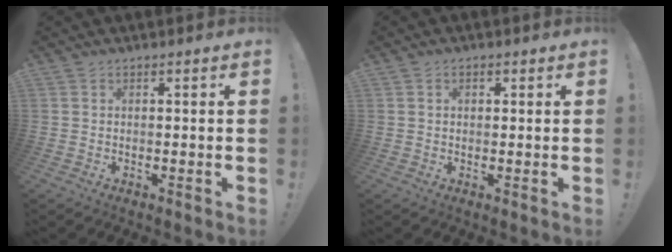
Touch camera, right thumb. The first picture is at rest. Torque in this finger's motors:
{"motor_torque": [-0.11, -0.04, -0.07, 0.02, 0.02]}